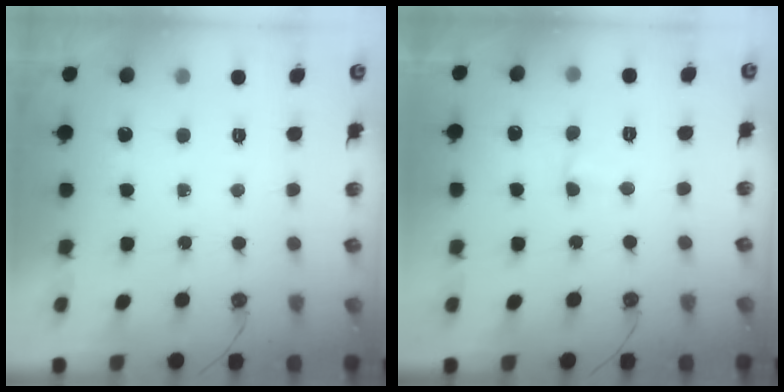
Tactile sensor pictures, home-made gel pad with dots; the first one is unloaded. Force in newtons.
{"total": 1.1, "press": 1.0, "slide": 0.3}